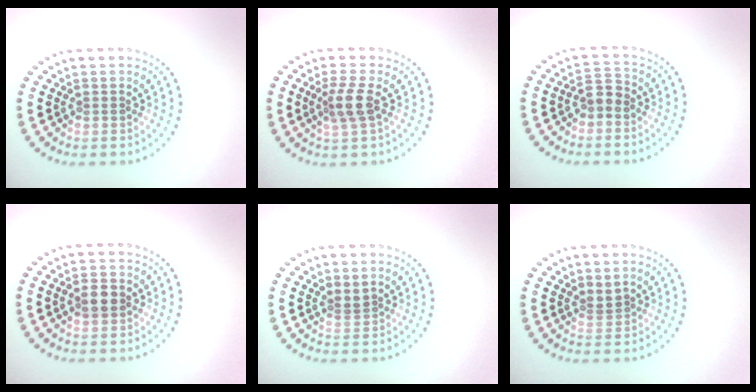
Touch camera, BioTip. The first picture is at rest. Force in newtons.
{"total": 2.5, "press": 2.1, "slide": 1.4}
{"total": 1.6, "press": 1.4, "slide": 0.7}
{"total": 2.7, "press": 2.7, "slide": 0.1}
{"total": 0.9, "press": 0.5, "slide": 0.7}
{"total": 0.8, "press": 0.5, "slide": 0.7}